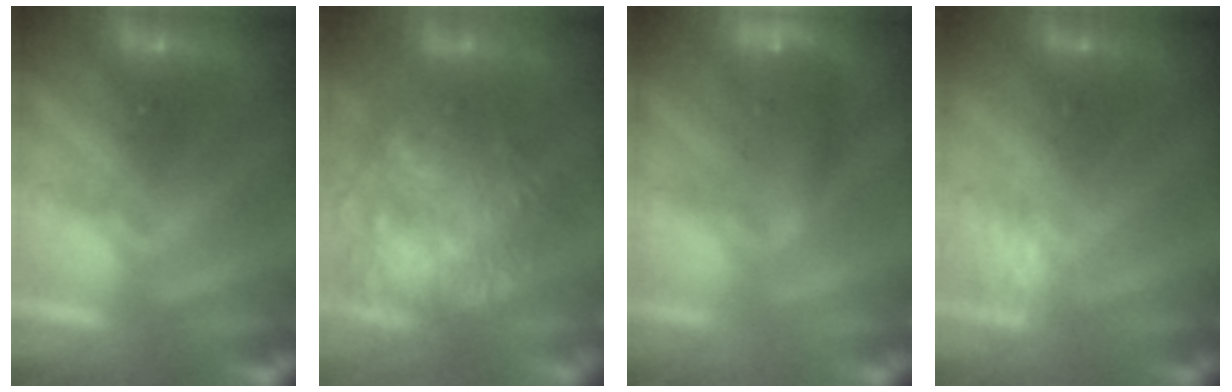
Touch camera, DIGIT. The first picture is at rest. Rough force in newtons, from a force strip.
{"total": 9.2}
{"total": 8.0}
{"total": 2.5}